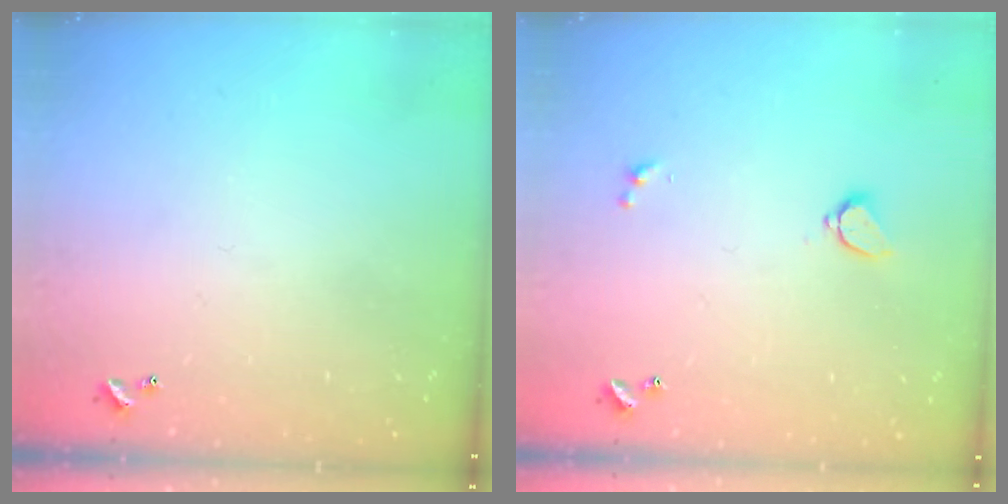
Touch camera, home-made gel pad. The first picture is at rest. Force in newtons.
{"total": 1.7, "press": 1.6, "slide": 0.5}